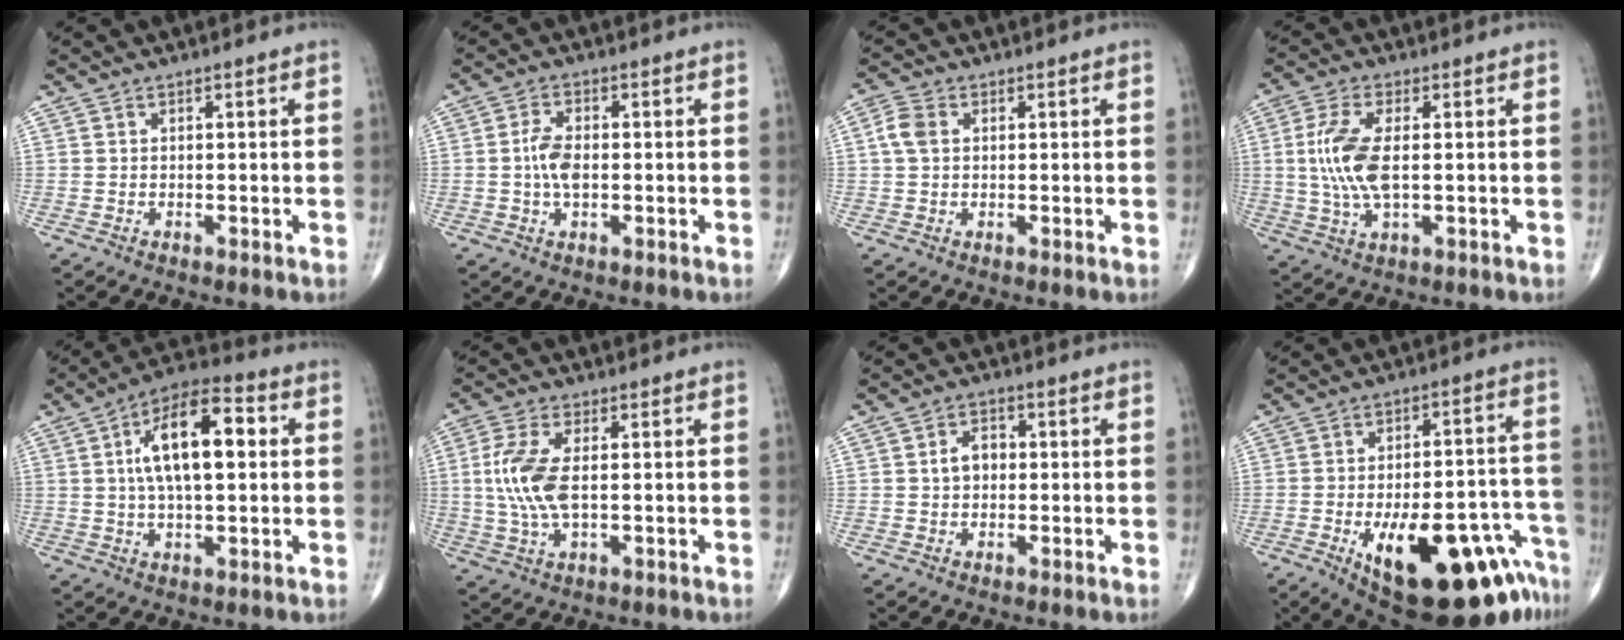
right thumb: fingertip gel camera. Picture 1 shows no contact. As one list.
[{"total": 5.1, "force": [-0.3, 2.6, 4.4], "torque": [-0.087, 0.006, -0.011]}, {"total": 3.8, "force": [0.7, 2.7, 2.6], "torque": [-0.059, 0.011, 0.009]}, {"total": 9.9, "force": [0.5, 4.1, 9.0], "torque": [-0.204, -0.003, 0.011]}, {"total": 15.2, "force": [2.6, 6.6, 13.5], "torque": [-0.218, 0.020, 0.037]}, {"total": 9.5, "force": [0.5, 4.3, 8.5], "torque": [-0.199, -0.002, 0.012]}, {"total": 4.2, "force": [0.2, 3.1, 2.7], "torque": [-0.033, 0.015, -0.003]}, {"total": 25.2, "force": [-12.9, 9.8, 19.3], "torque": [-0.192, 0.067, -0.170]}]